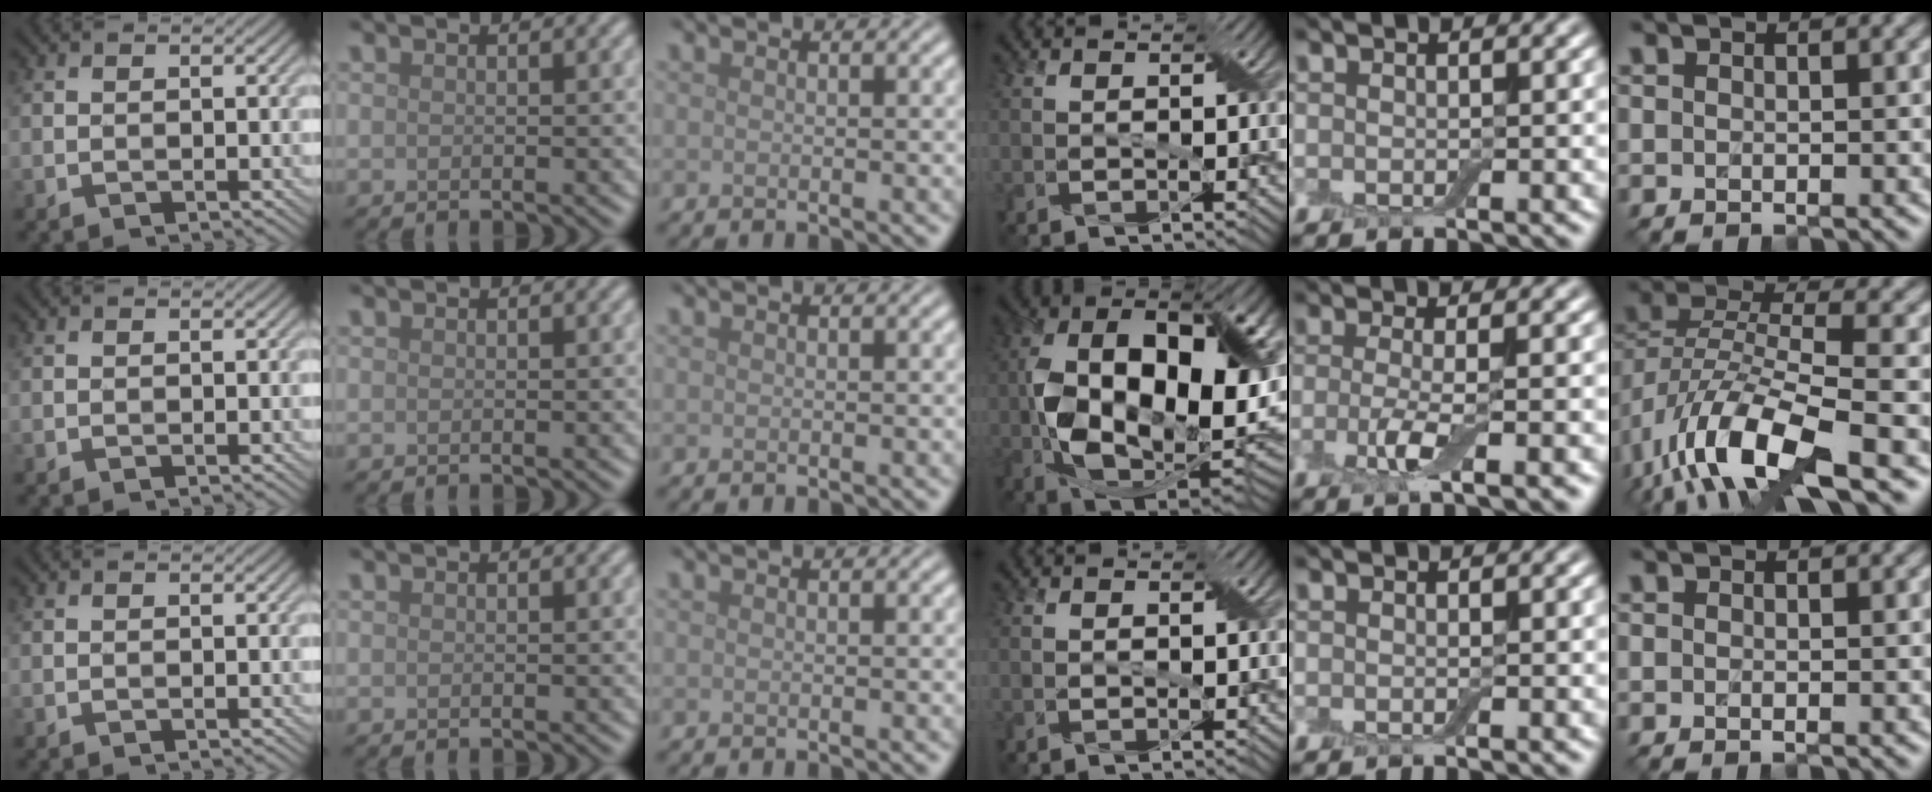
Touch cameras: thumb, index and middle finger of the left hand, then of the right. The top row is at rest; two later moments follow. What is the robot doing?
{"motion": "insert", "object": "drawer"}